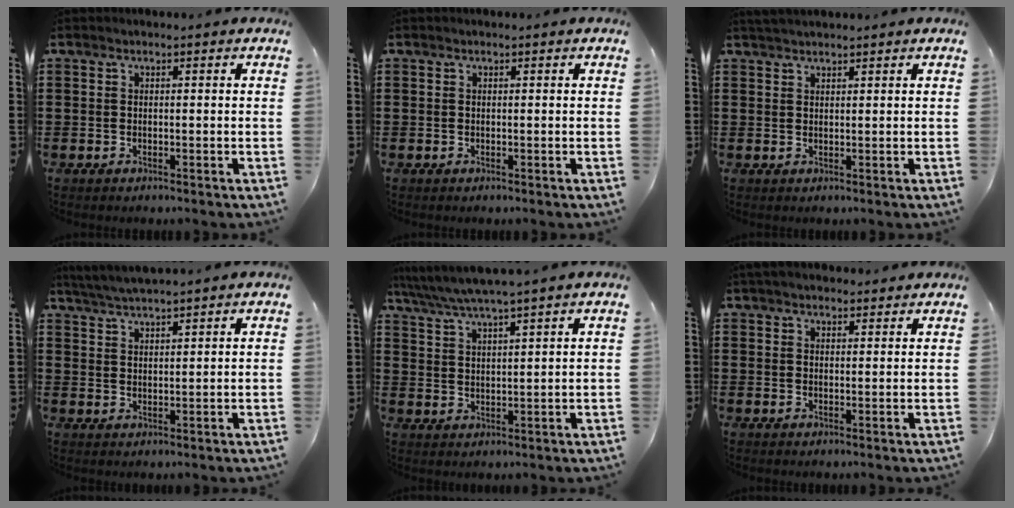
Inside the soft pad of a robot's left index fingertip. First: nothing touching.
{"total": 0.0}
{"total": 1.4, "force": [1.4, 0.2, 0.2], "torque": [-0.007, 0.001, 0.027]}
{"total": 3.5, "force": [3.4, -0.5, 0.7], "torque": [-0.025, -0.010, 0.062]}
{"total": 4.6, "force": [4.1, -0.4, 2.0], "torque": [-0.051, -0.020, 0.070]}
{"total": 2.5, "force": [2.3, 0.6, 0.6], "torque": [-0.017, 0.002, 0.045]}